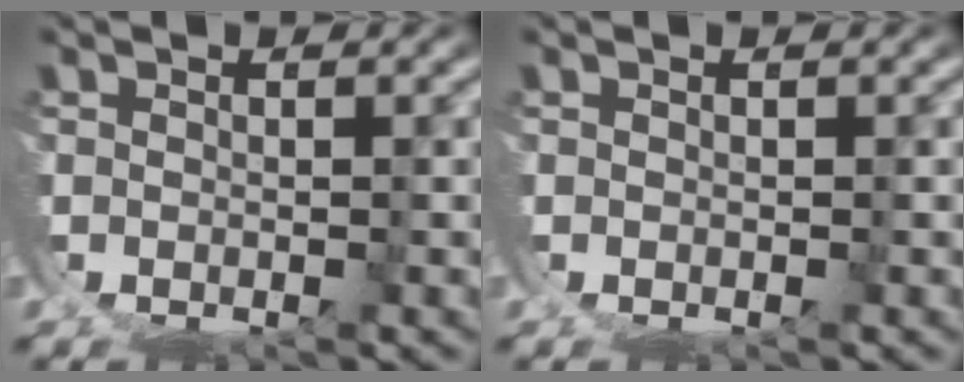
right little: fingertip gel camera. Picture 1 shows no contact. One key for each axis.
{"total": 0.0}